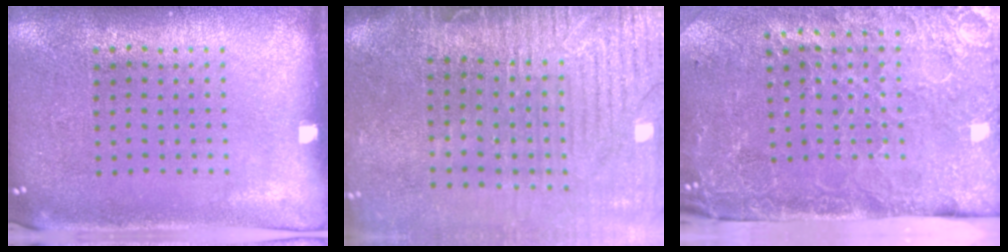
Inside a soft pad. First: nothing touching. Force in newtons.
{"total": 4.2, "press": 3.6, "slide": 2.1}
{"total": 4.7, "press": 3.7, "slide": 3.0}